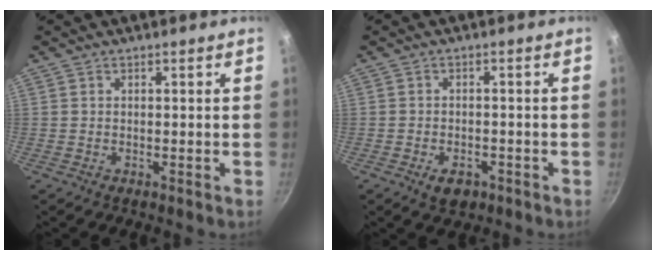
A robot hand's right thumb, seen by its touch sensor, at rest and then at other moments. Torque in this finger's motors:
{"motor_torque": [-0.24, 0.05, 0.42, -0.18, 0.20]}